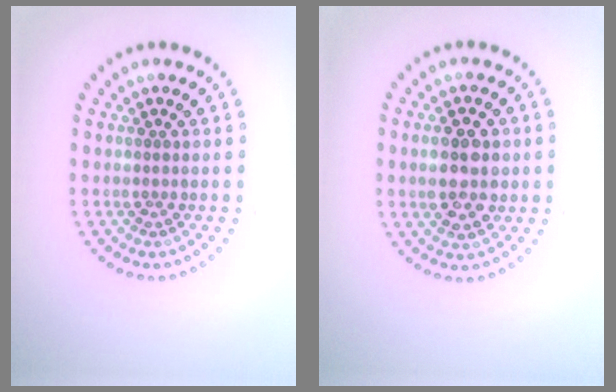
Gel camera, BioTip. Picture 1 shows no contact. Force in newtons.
{"total": 4.2, "press": 4.2, "slide": 0.4}